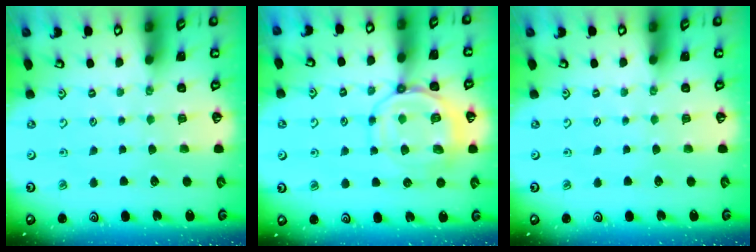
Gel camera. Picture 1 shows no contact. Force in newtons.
{"total": 11.5, "press": 11.5, "slide": 1.2}
{"total": 0.0}